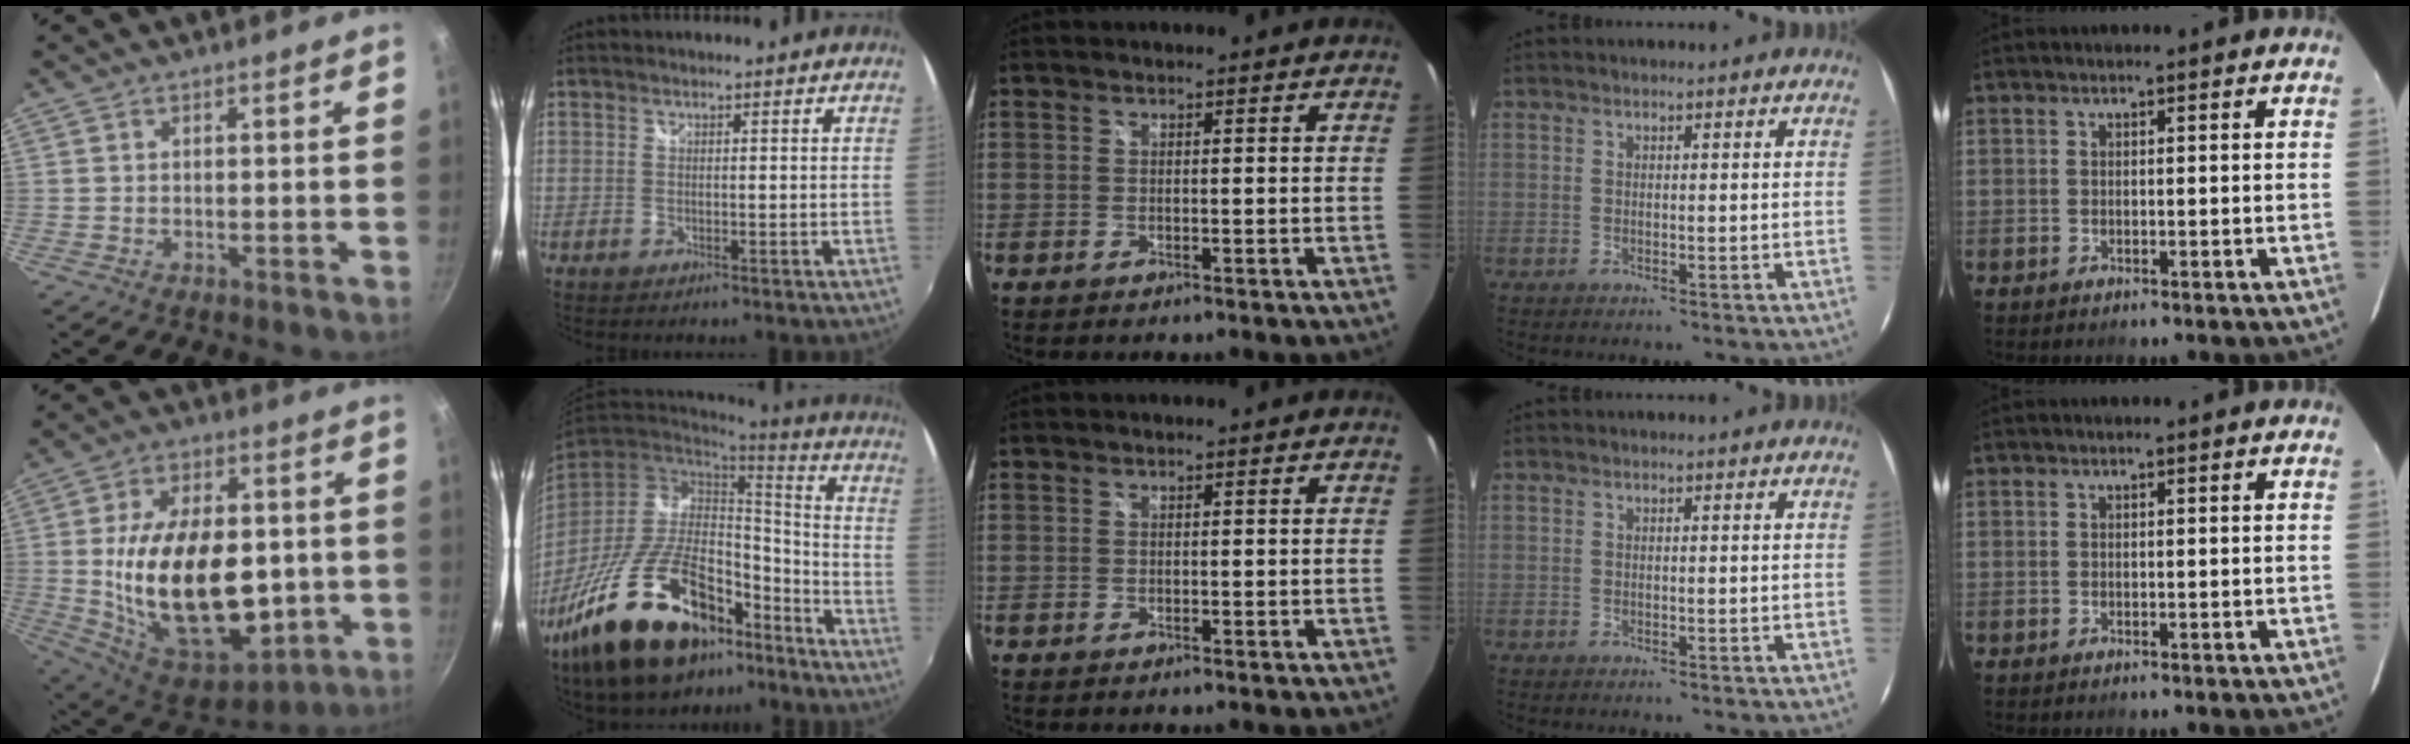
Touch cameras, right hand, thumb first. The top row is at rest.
{"thumb": {"total": 28.2, "force": [-1.5, 16.8, 22.6], "torque": [-0.359, 0.001, -0.006]}, "index": {"total": 27.2, "force": [-16.9, 13.4, 16.5], "torque": [-0.321, 0.002, -0.257]}}